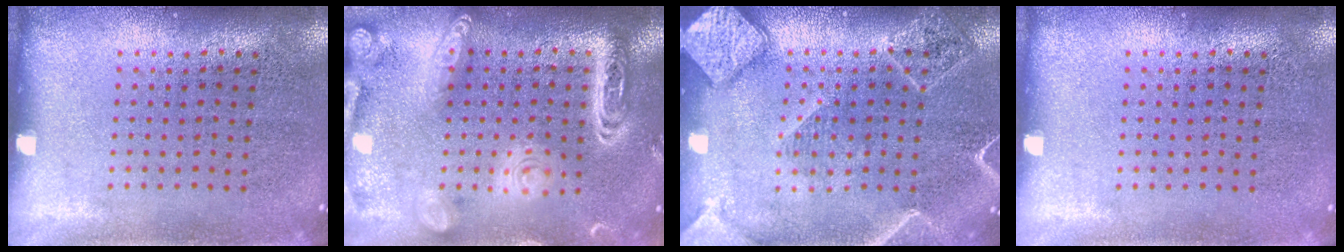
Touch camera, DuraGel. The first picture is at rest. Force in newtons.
{"total": 3.9, "press": 3.9, "slide": 0.3}
{"total": 1.9, "press": 1.9, "slide": 0.2}
{"total": 0.0}